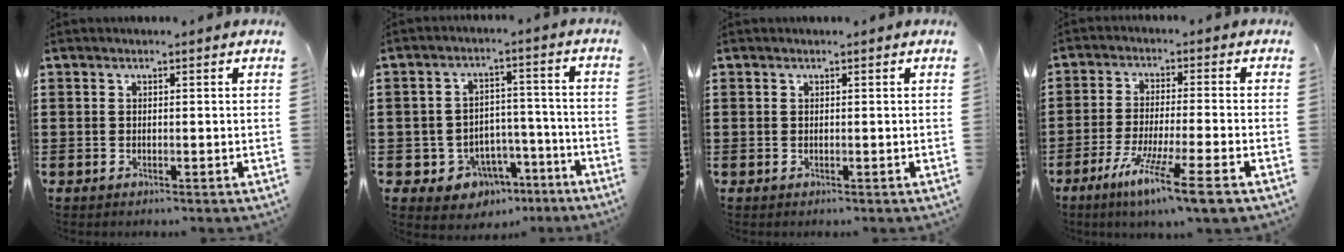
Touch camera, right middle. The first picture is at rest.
{"total": 5.9, "force": [-4.0, 4.2, 1.3], "torque": [-0.038, 0.023, -0.076]}
{"total": 0.0}
{"total": 8.8, "force": [-6.2, -0.2, 6.2], "torque": [-0.118, -0.012, -0.119]}